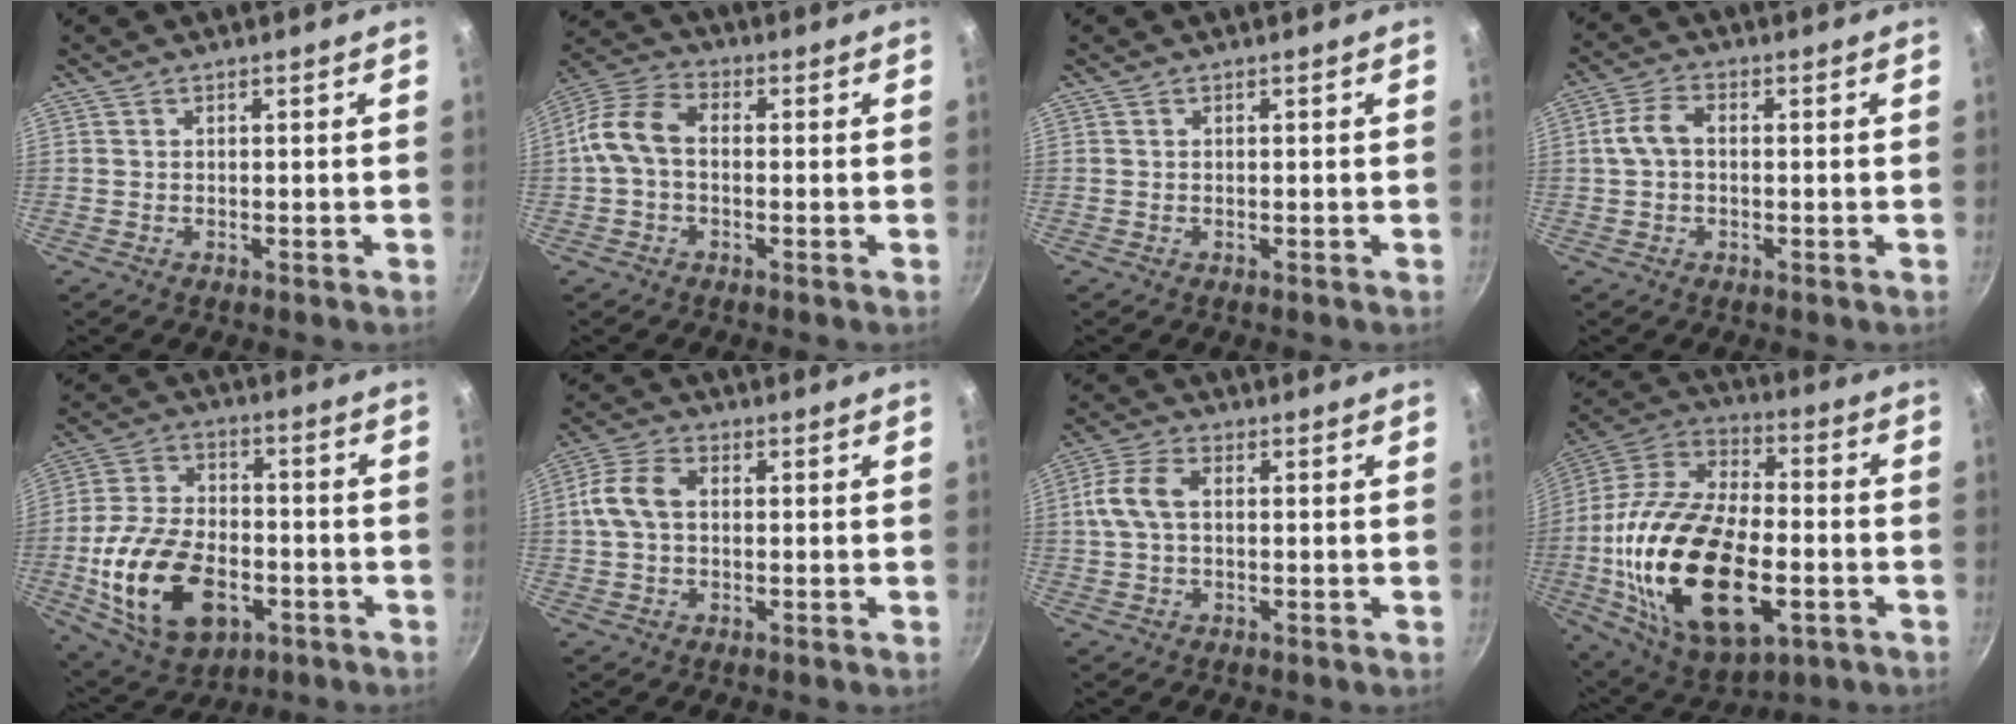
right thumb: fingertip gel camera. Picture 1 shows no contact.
{"total": 9.7, "force": [-0.1, 6.4, 7.3], "torque": [-0.148, 0.031, -0.011]}
{"total": 0.0}
{"total": 5.2, "force": [0.2, 3.3, 4.0], "torque": [-0.084, 0.017, -0.001]}
{"total": 20.0, "force": [-5.8, 12.4, 14.6], "torque": [-0.254, 0.018, -0.089]}
{"total": 7.6, "force": [0.8, 5.1, 5.6], "torque": [-0.116, 0.021, 0.010]}
{"total": 7.2, "force": [0.8, 4.3, 5.7], "torque": [-0.125, 0.020, 0.012]}
{"total": 30.8, "force": [-6.5, 16.7, 25.1], "torque": [-0.502, 0.004, -0.099]}